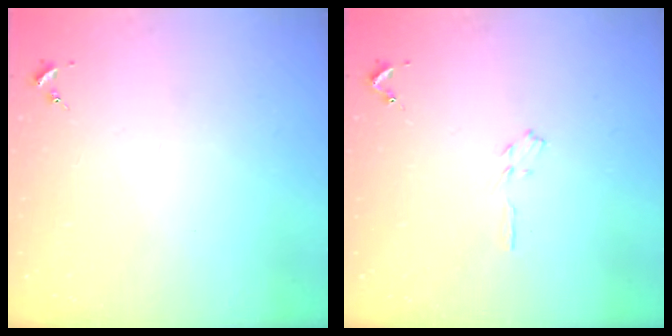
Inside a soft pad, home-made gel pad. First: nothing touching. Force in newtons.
{"total": 3.4, "press": 3.4, "slide": 0.4}